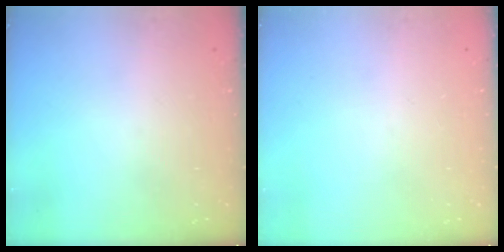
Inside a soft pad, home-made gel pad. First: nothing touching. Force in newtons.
{"total": 0.0}